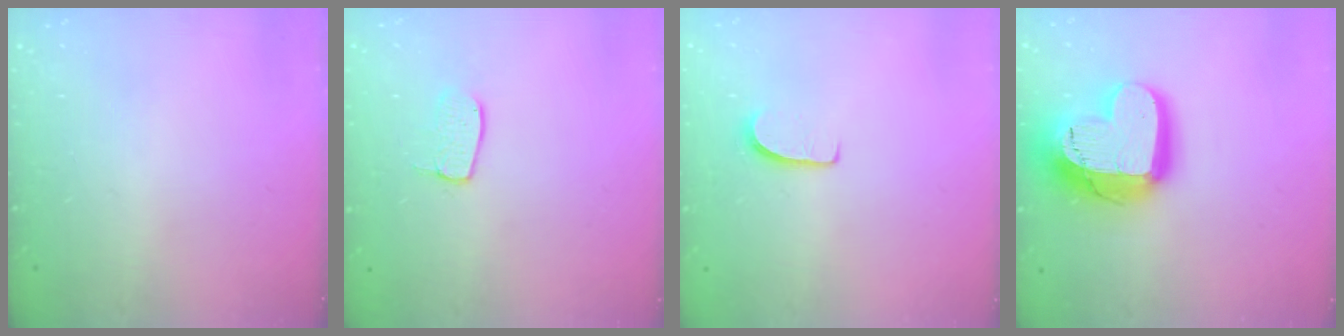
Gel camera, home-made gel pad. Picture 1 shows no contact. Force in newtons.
{"total": 6.9, "press": 6.9, "slide": 0.4}
{"total": 5.8, "press": 5.7, "slide": 0.5}
{"total": 20.1, "press": 20.0, "slide": 1.6}